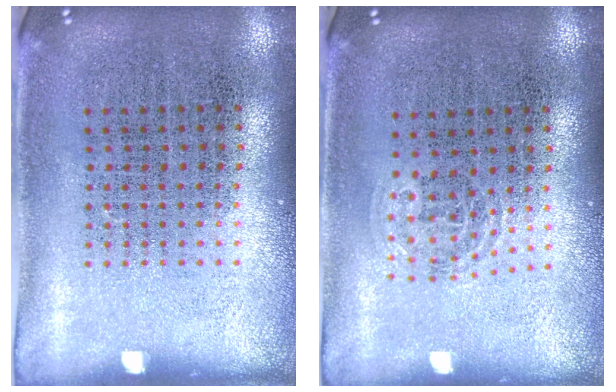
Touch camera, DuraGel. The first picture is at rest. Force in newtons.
{"total": 0.8, "press": 0.6, "slide": 0.6}